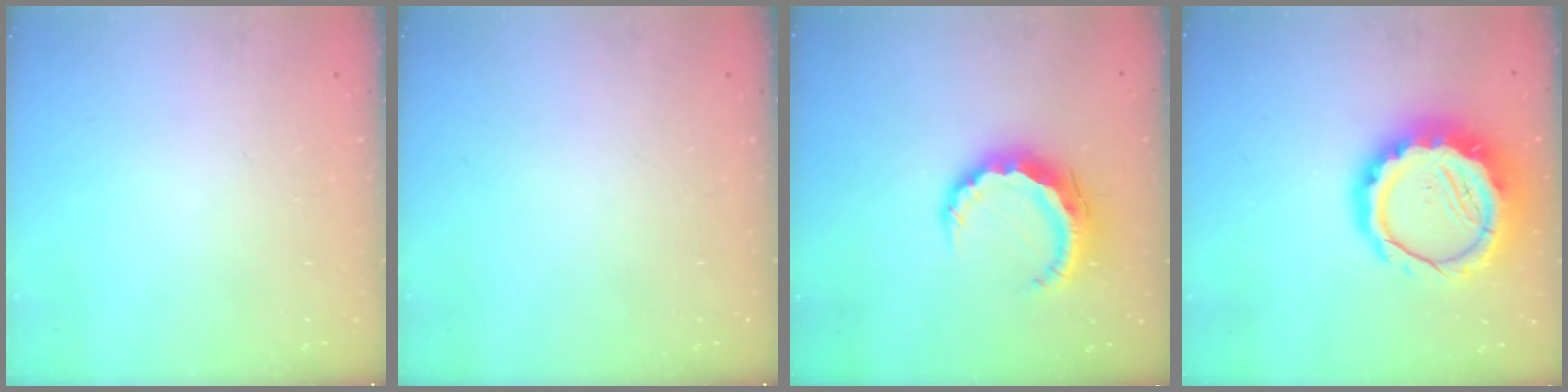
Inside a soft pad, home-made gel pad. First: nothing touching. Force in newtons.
{"total": 0.0}
{"total": 9.3, "press": 9.3, "slide": 1.2}
{"total": 16.1, "press": 15.6, "slide": 3.7}